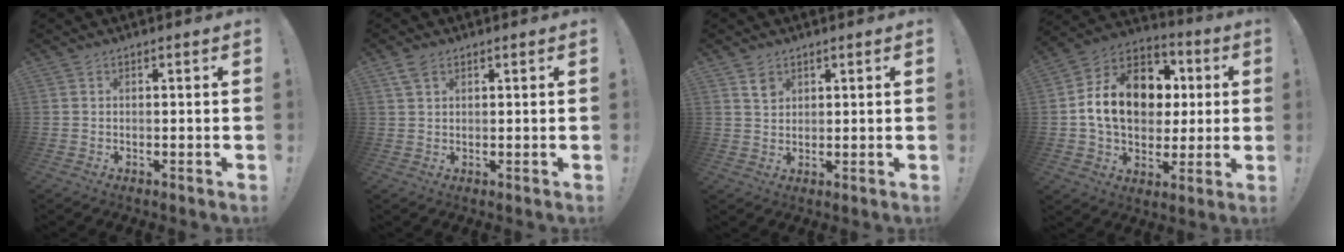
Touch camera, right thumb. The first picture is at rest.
{"total": 3.2, "force": [1.9, 1.7, 1.9], "torque": [-0.039, -0.003, 0.037]}
{"total": 3.7, "force": [2.3, 2.6, 1.1], "torque": [-0.006, -0.011, 0.041]}
{"total": 19.0, "force": [2.8, 14.3, 12.1], "torque": [-0.183, 0.013, 0.068]}